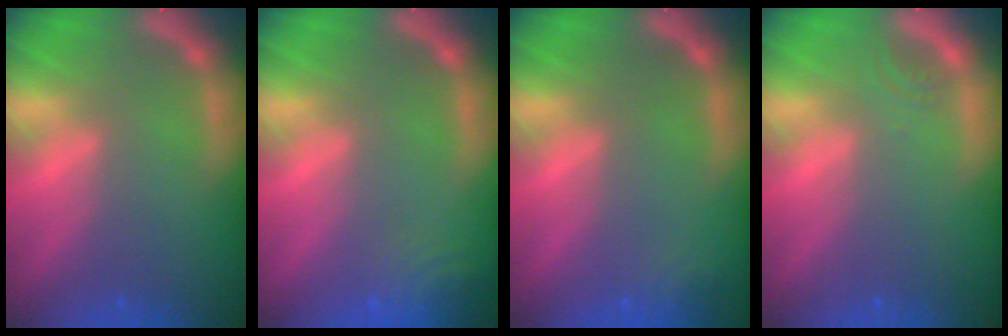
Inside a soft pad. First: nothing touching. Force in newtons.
{"total": 4.6}
{"total": 1.4}
{"total": 1.0}